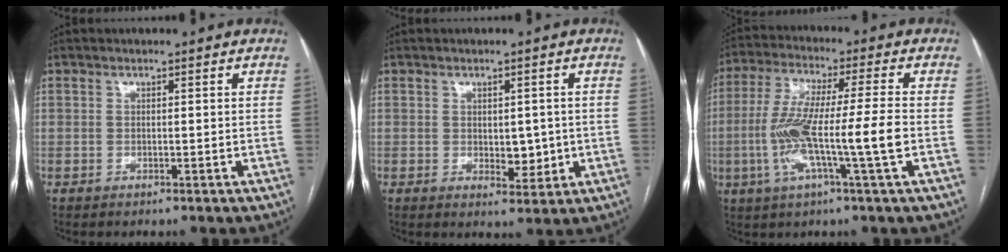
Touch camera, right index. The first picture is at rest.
{"total": 4.1, "force": [-0.2, 2.3, 3.4], "torque": [-0.042, -0.003, 0.007]}
{"total": 13.0, "force": [-2.7, -0.2, 12.7], "torque": [-0.252, -0.001, -0.056]}